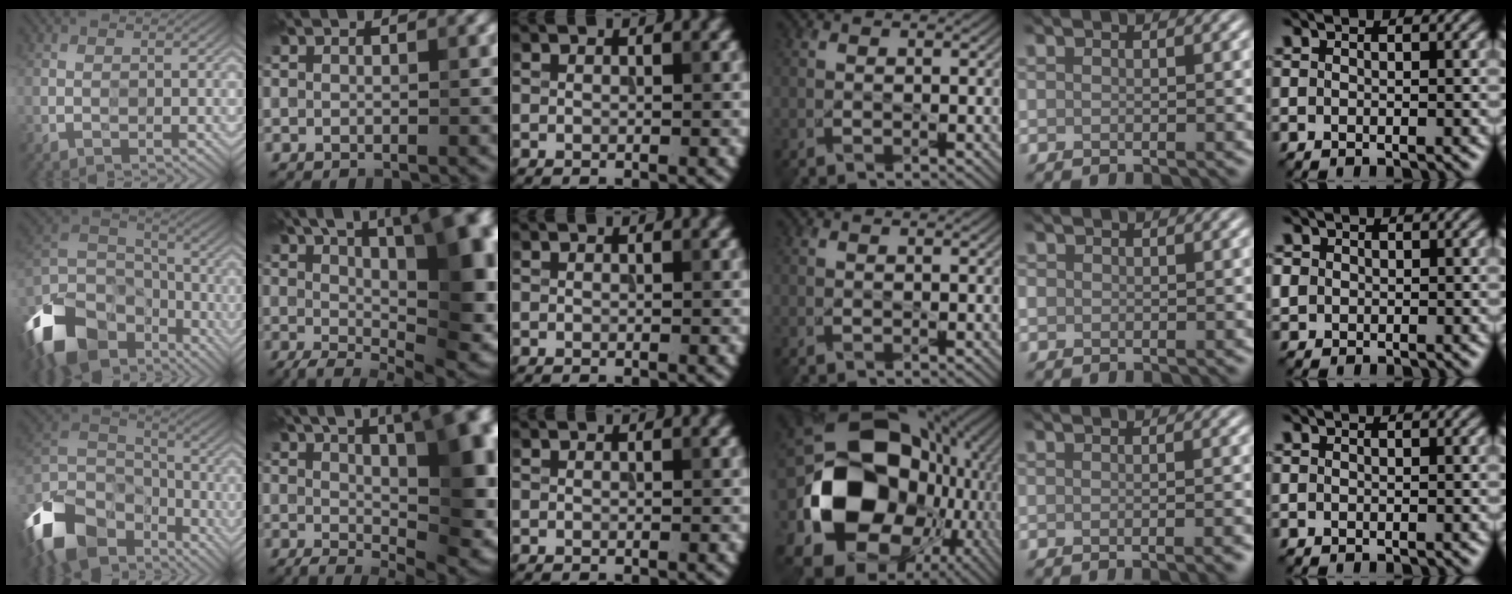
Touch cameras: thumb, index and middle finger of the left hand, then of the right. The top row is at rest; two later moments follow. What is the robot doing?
{"motion": "wipe", "object": "glasses"}